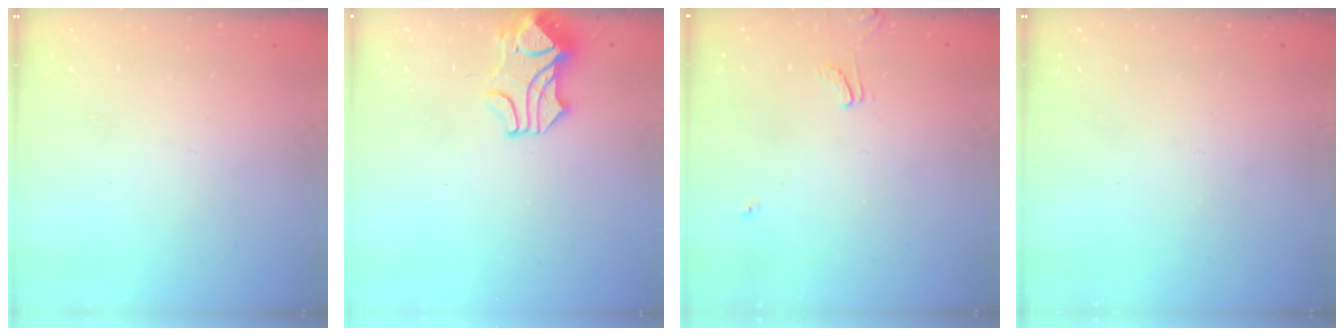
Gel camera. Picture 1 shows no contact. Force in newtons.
{"total": 2.1, "press": 1.9, "slide": 1.0}
{"total": 2.2, "press": 2.2, "slide": 0.4}
{"total": 0.0}